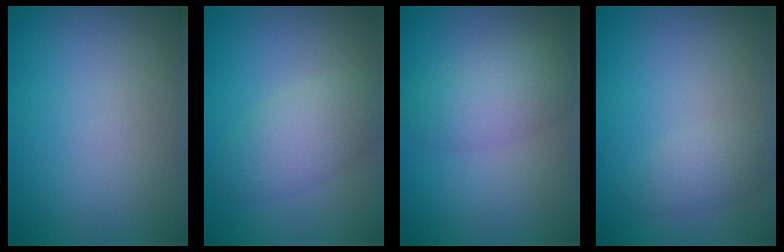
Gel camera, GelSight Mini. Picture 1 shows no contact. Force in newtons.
{"total": 3.5, "press": 3.5, "slide": 0.2}
{"total": 3.5, "press": 3.5, "slide": 0.2}
{"total": 1.9, "press": 1.9, "slide": 0.1}